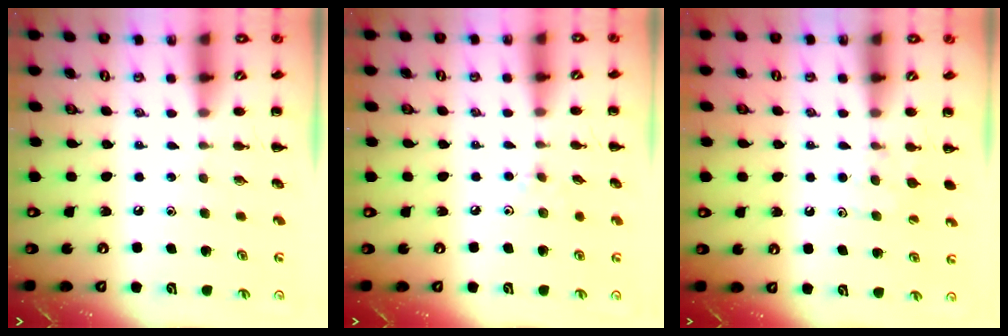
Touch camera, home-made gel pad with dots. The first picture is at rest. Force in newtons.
{"total": 4.8, "press": 4.5, "slide": 1.8}
{"total": 6.9, "press": 6.6, "slide": 2.0}